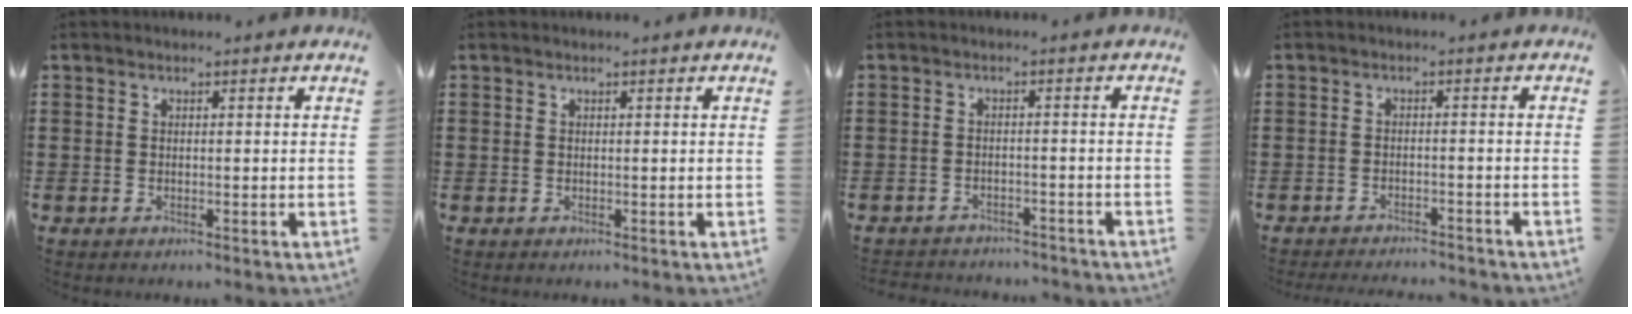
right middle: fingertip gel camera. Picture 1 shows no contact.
{"total": 0.0}
{"total": 2.2, "force": [-2.2, 0.3, -0.1], "torque": [-0.006, -0.001, -0.047]}
{"total": 2.1, "force": [-2.1, 0.0, 0.2], "torque": [-0.007, 0.002, -0.044]}